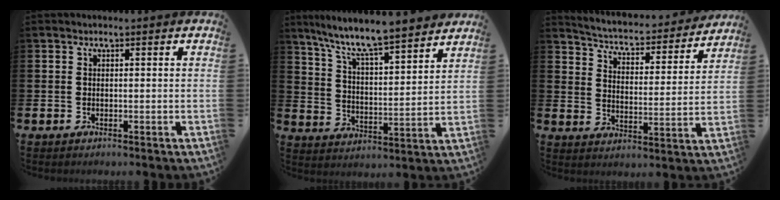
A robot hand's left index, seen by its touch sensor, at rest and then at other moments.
{"total": 8.9, "force": [8.3, 0.5, 3.1], "torque": [-0.097, -0.060, 0.142]}
{"total": 4.5, "force": [4.2, 1.0, 1.0], "torque": [-0.044, -0.041, 0.063]}